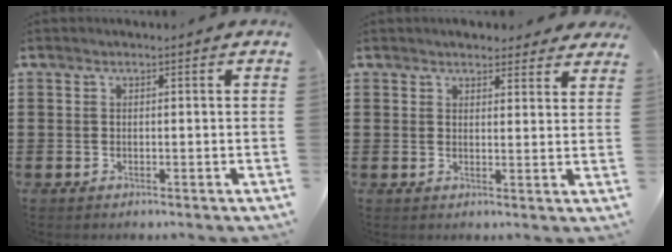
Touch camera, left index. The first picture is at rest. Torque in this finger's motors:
{"motor_torque": [0.06, 0.04, 0.03, 0.05]}